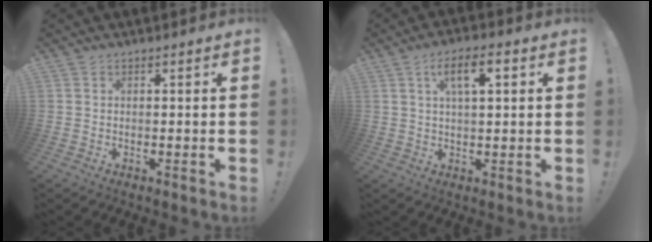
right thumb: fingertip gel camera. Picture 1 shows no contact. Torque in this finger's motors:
{"motor_torque": [-0.26, 0.33, 0.55, 0.63, 0.04]}